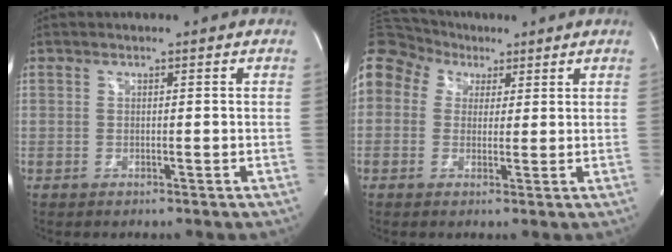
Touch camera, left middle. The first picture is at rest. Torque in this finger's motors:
{"motor_torque": [2.14, 0.00, 1.05, 0.21]}